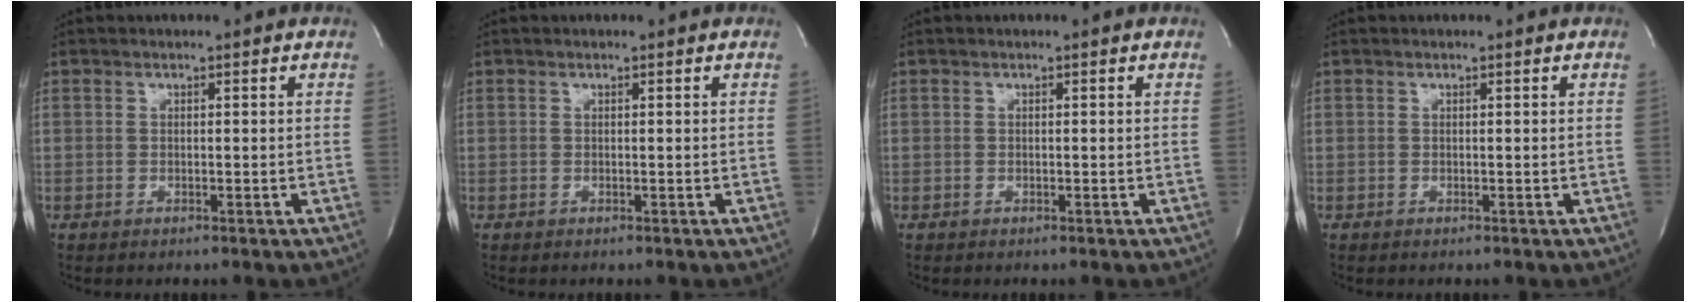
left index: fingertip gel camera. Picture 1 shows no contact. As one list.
[{"total": 0.0}, {"total": 0.0}, {"total": 0.0}]